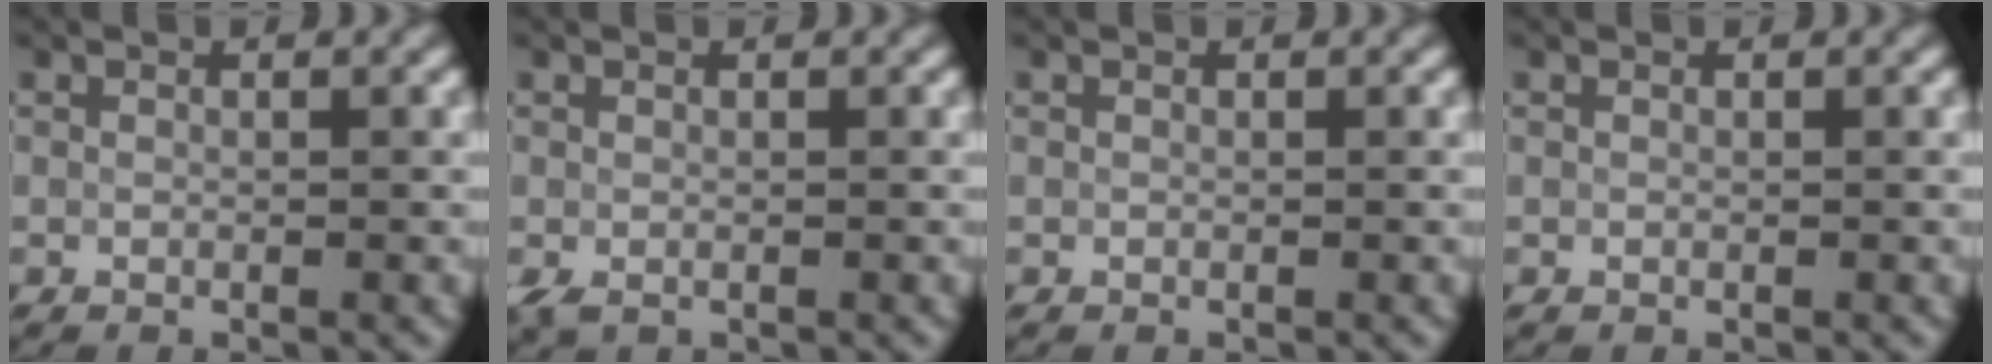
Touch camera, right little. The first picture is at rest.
{"total": 2.0, "force": [-1.1, 1.0, 1.2], "torque": [-0.024, -0.005, -0.024]}
{"total": 0.0}
{"total": 0.0}